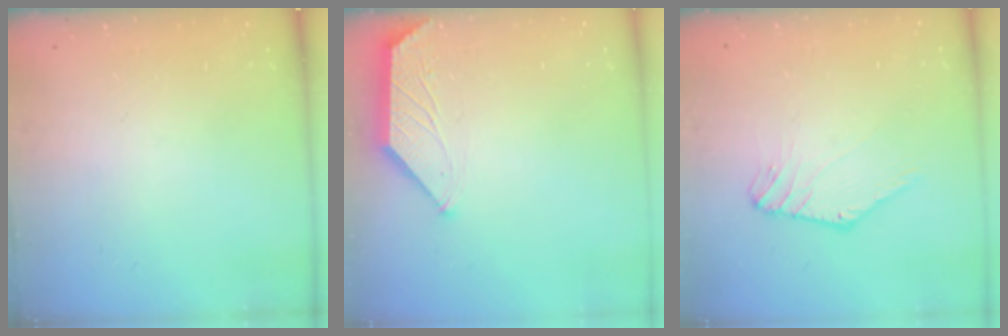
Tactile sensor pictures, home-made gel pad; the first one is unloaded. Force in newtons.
{"total": 1.6, "press": 1.6, "slide": 0.3}
{"total": 0.0}